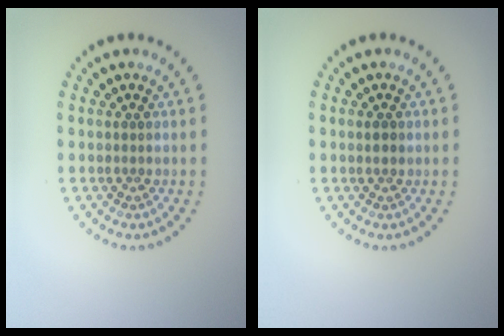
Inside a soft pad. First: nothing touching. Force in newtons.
{"total": 0.9, "press": 0.8, "slide": 0.3}